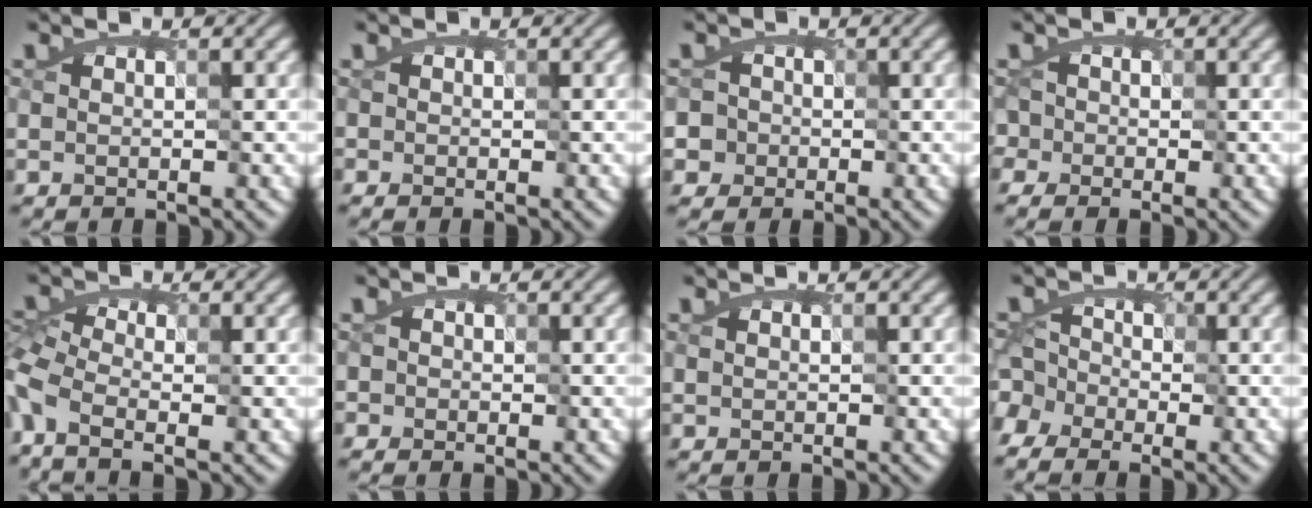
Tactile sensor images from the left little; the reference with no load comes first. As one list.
[{"total": 0.0}, {"total": 3.2, "force": [-0.6, 3.0, 0.7], "torque": [-0.002, 0.019, -0.025]}, {"total": 3.1, "force": [0.2, 2.7, 1.4], "torque": [-0.024, 0.018, -0.008]}, {"total": 4.8, "force": [-1.6, 1.6, 4.2], "torque": [-0.098, -0.001, -0.042]}, {"total": 0.8, "force": [-0.1, 0.8, 0.2], "torque": [-0.002, 0.003, -0.003]}, {"total": 0.0}, {"total": 5.5, "force": [-3.1, 4.2, 1.5], "torque": [-0.022, 0.016, -0.094]}]